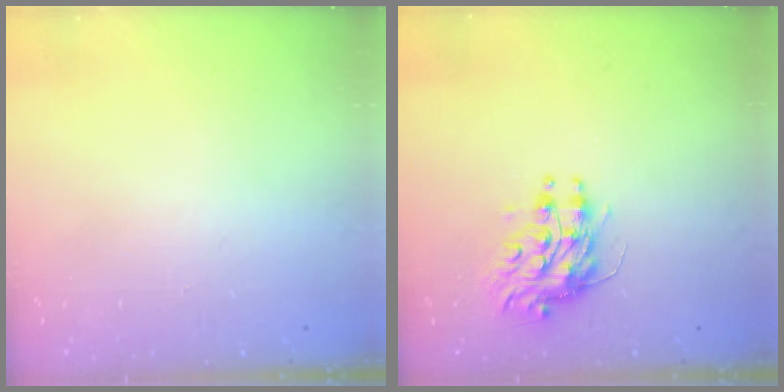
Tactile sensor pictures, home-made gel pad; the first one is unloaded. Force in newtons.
{"total": 9.0, "press": 9.0, "slide": 0.7}